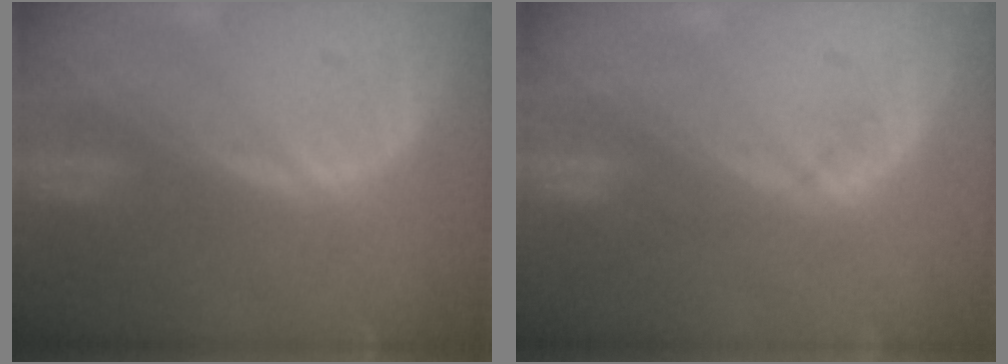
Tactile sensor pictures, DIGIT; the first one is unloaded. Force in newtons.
{"total": 2.1, "press": 1.9, "slide": 0.9}